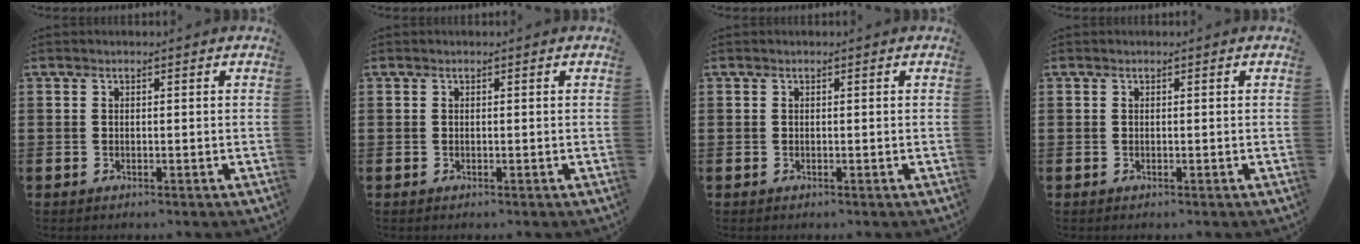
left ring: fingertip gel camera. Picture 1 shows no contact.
{"total": 0.0}
{"total": 0.0}
{"total": 0.0}